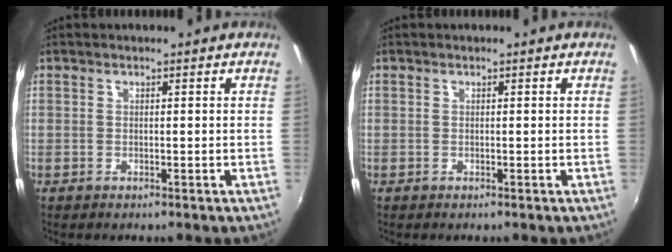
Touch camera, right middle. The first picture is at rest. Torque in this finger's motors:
{"motor_torque": [-0.02, -0.59, 0.05, 0.00]}